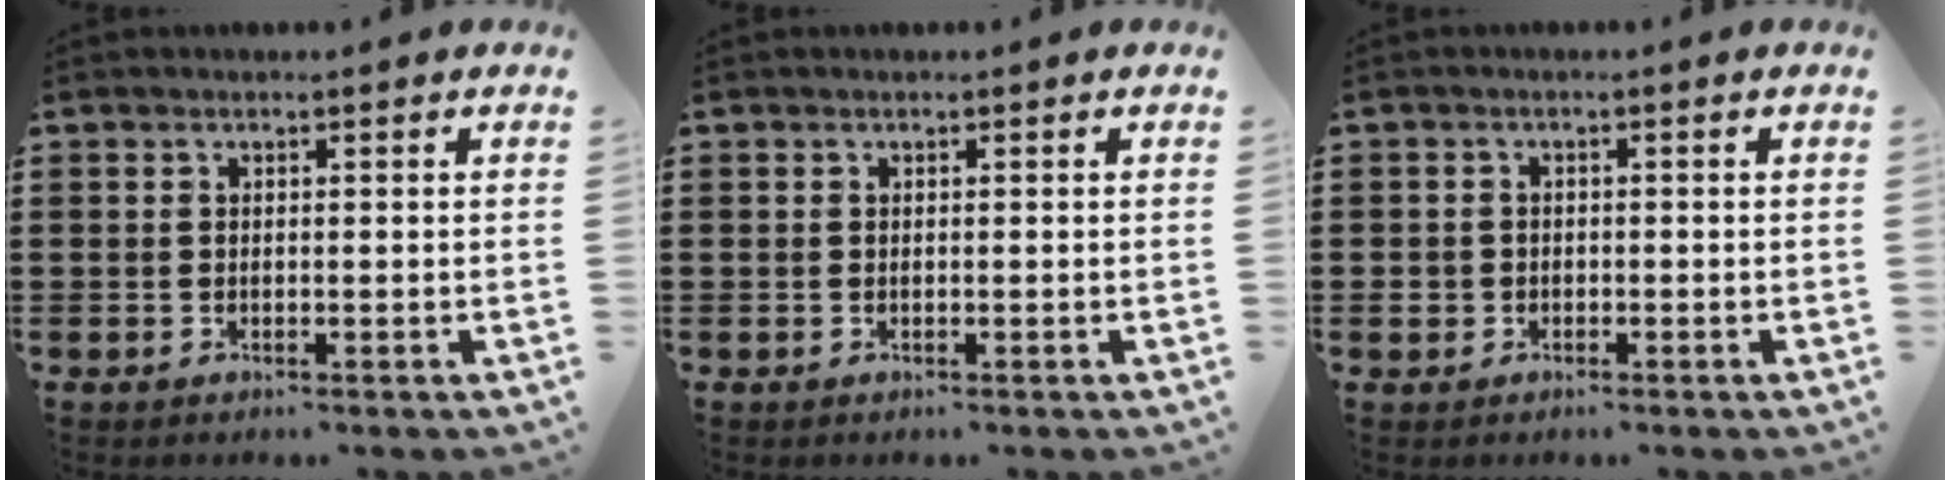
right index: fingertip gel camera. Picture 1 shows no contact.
{"total": 0.0}
{"total": 1.6, "force": [-0.6, 1.4, 0.4], "torque": [-0.012, 0.001, -0.015]}